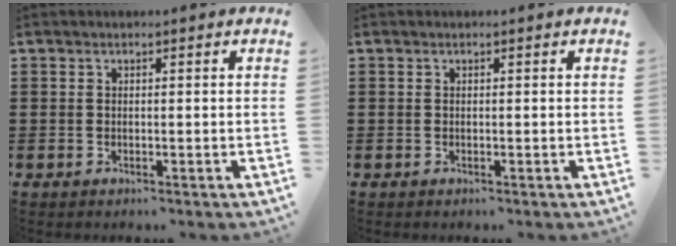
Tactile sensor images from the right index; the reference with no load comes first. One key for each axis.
{"total": 0.0}